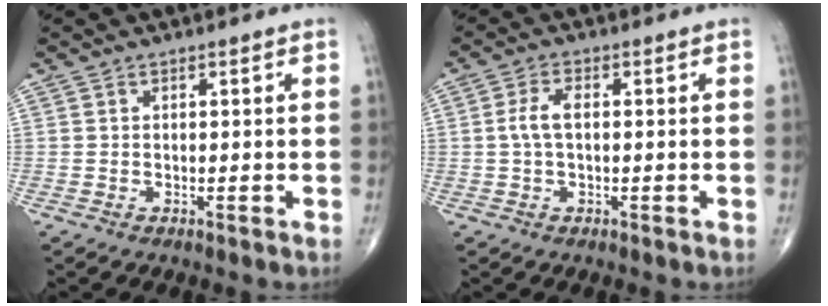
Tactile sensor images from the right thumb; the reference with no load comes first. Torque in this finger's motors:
{"motor_torque": [-0.44, 0.51, 0.51, 0.09, 0.13]}